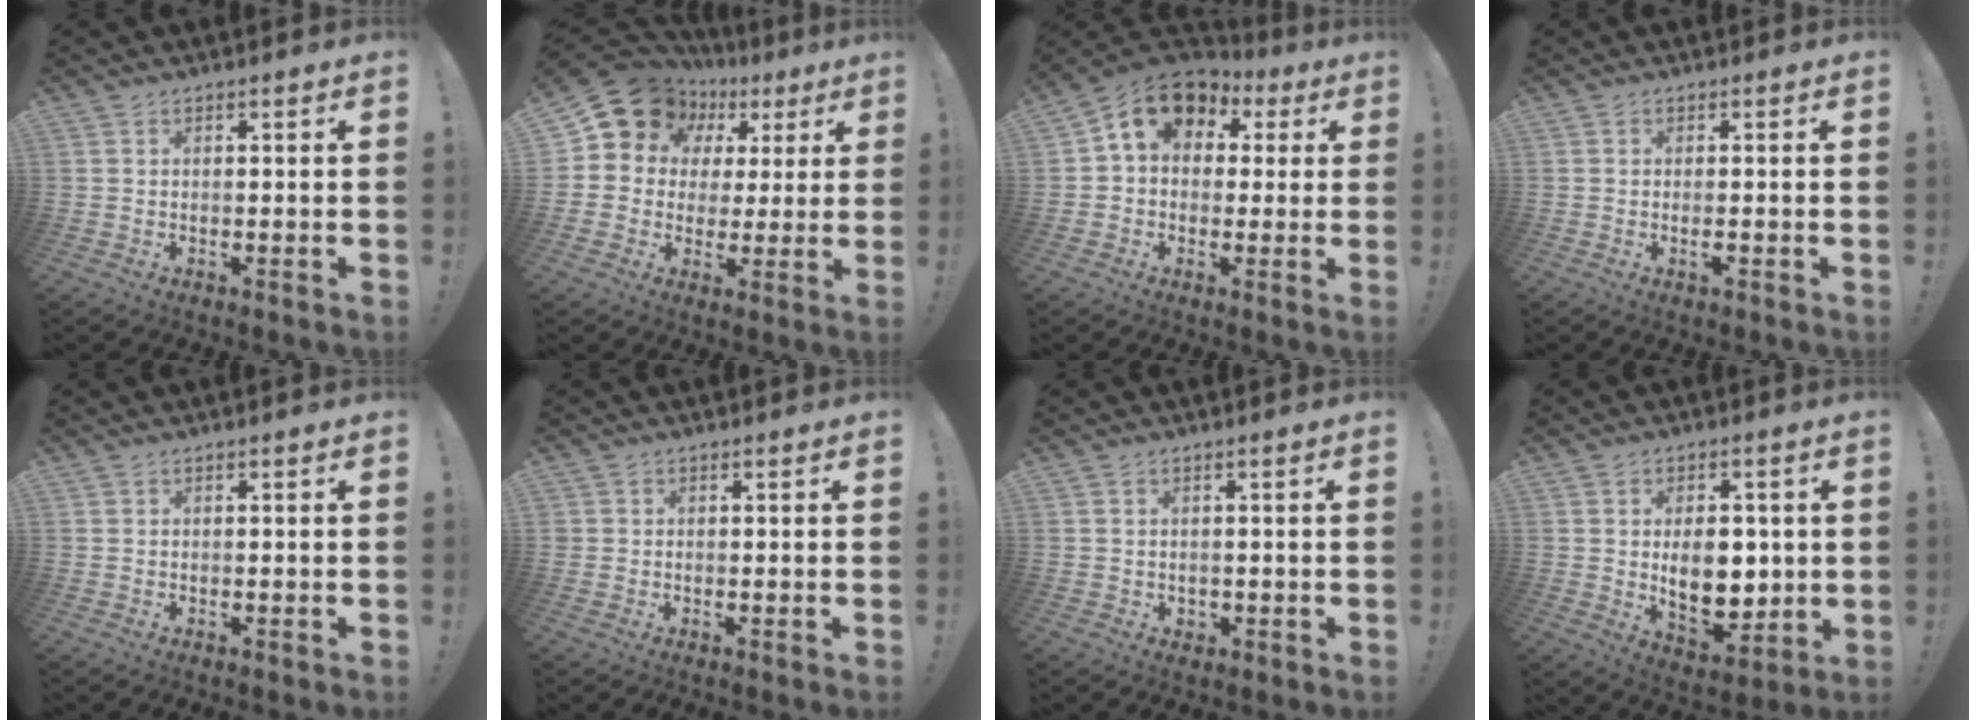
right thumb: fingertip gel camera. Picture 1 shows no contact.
{"total": 13.8, "force": [7.3, 10.4, 5.4], "torque": [-0.085, -0.043, 0.144]}
{"total": 11.2, "force": [4.2, 8.3, 6.1], "torque": [-0.096, -0.011, 0.083]}
{"total": 1.4, "force": [-0.7, 0.2, 1.2], "torque": [-0.022, 0.002, -0.011]}
{"total": 0.0}
{"total": 1.0, "force": [0.2, 0.9, 0.0], "torque": [-0.003, 0.002, 0.005]}
{"total": 1.3, "force": [0.5, 1.2, 0.2], "torque": [0.000, -0.003, 0.008]}
{"total": 11.9, "force": [0.7, 8.2, 8.6], "torque": [-0.118, -0.014, 0.016]}